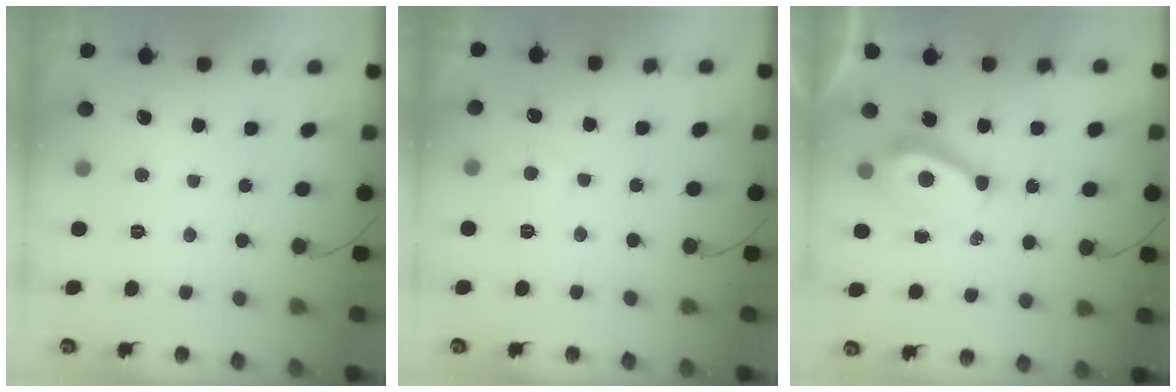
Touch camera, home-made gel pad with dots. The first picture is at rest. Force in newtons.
{"total": 2.0, "press": 1.9, "slide": 0.6}
{"total": 7.7, "press": 7.7, "slide": 0.2}